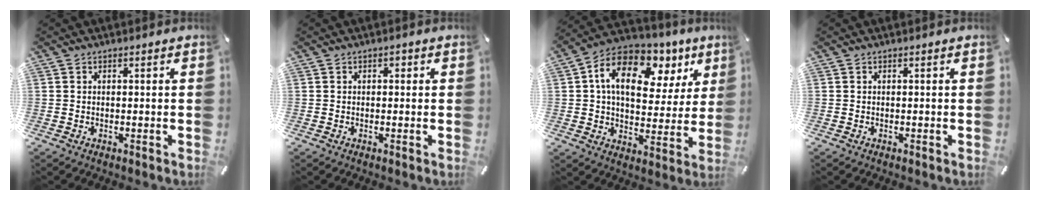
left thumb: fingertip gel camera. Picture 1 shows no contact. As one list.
[{"total": 0.9, "force": [0.1, 0.7, 0.5], "torque": [-0.011, 0.008, -0.001]}, {"total": 16.9, "force": [7.3, 11.0, 10.5], "torque": [-0.168, -0.025, 0.126]}, {"total": 0.0}]